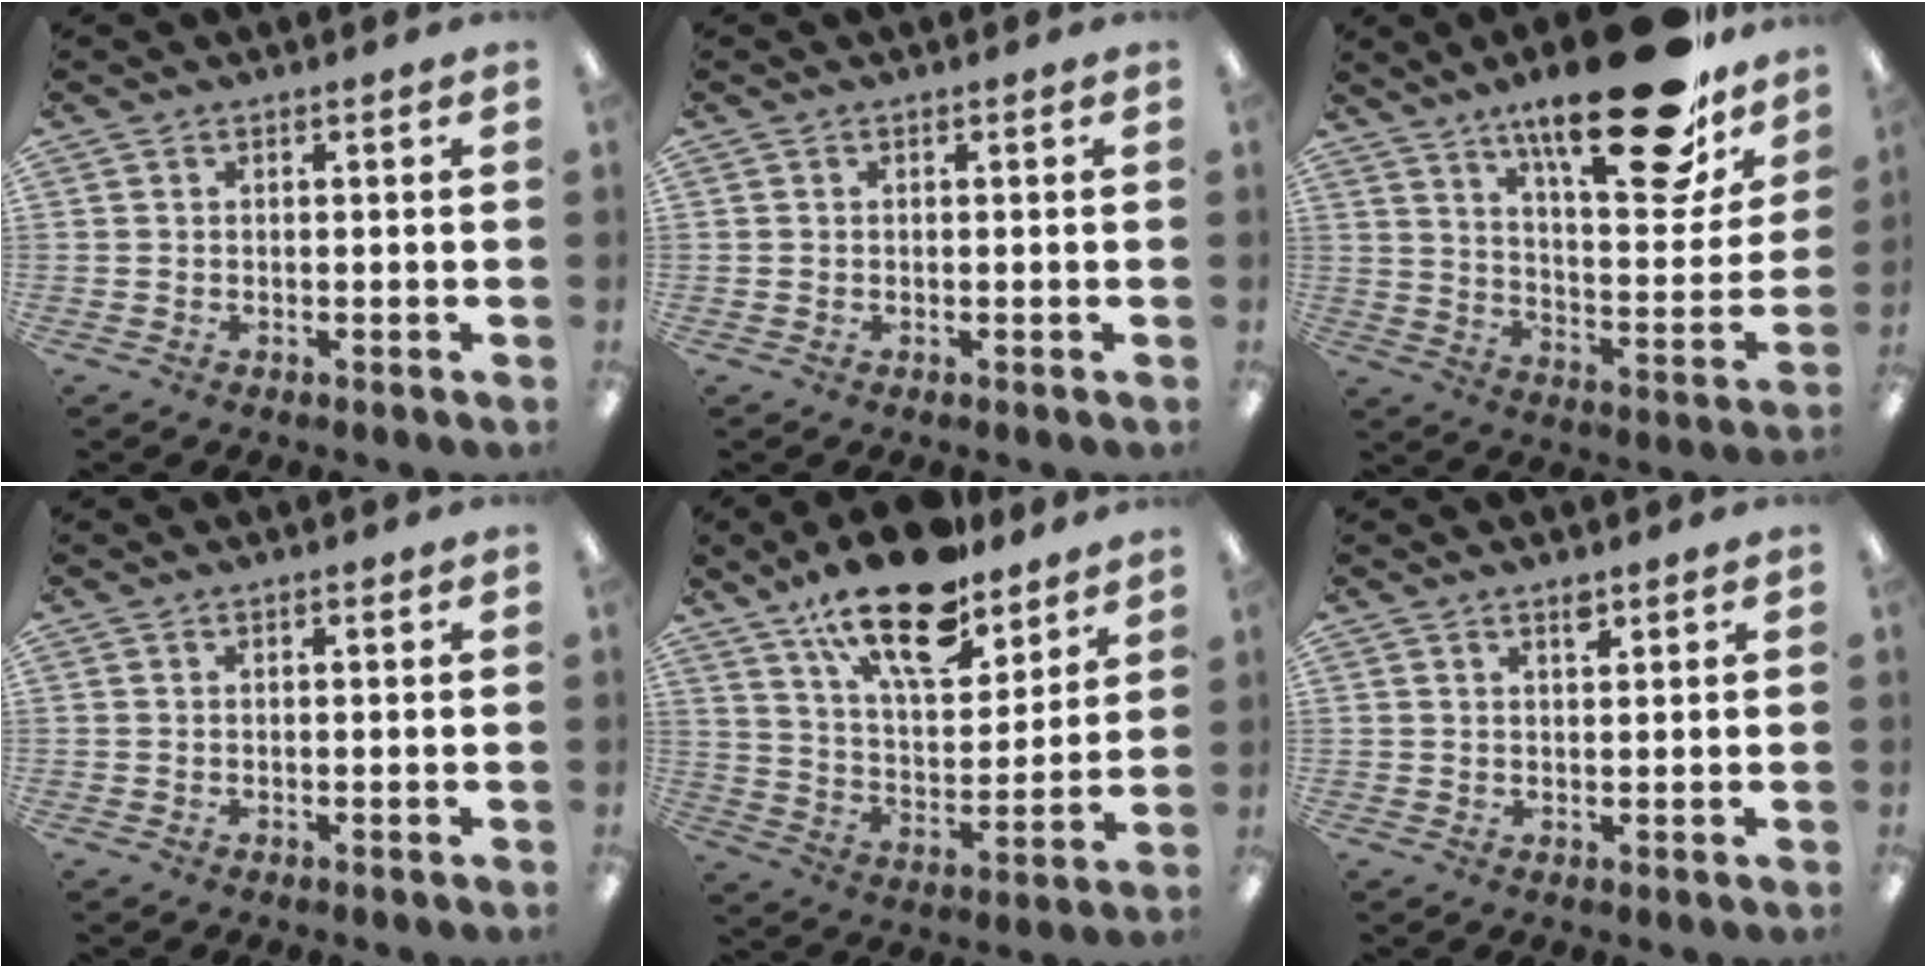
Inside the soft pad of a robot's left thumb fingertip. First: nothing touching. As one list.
[{"total": 0.0}, {"total": 27.1, "force": [18.7, 8.1, 17.8], "torque": [-0.257, -0.120, 0.298]}, {"total": 0.7, "force": [0.5, 0.2, 0.5], "torque": [-0.003, -0.003, 0.006]}, {"total": 21.0, "force": [15.0, 8.4, 12.1], "torque": [-0.204, -0.079, 0.256]}, {"total": 2.5, "force": [2.0, 0.7, 1.4], "torque": [-0.022, -0.003, 0.033]}]